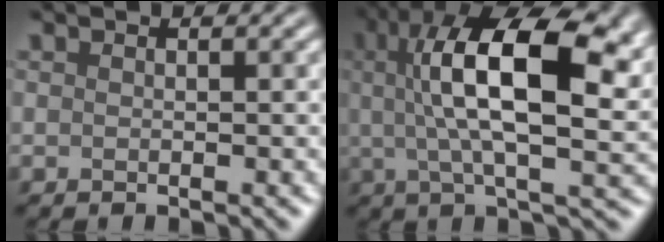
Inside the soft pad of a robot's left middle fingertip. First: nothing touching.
{"total": 12.3, "force": [2.5, 3.8, 11.4], "torque": [-0.224, -0.011, 0.075]}